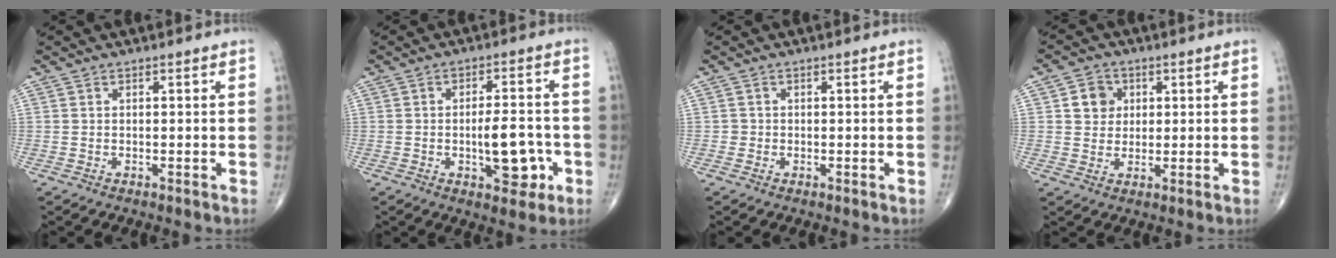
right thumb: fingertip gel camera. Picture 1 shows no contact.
{"total": 8.9, "force": [-2.3, 4.0, 7.6], "torque": [-0.090, 0.017, -0.029]}
{"total": 0.8, "force": [-0.2, 0.8, 0.0], "torque": [0.003, 0.004, -0.005]}
{"total": 5.2, "force": [1.4, 4.6, 1.9], "torque": [-0.006, -0.001, 0.020]}